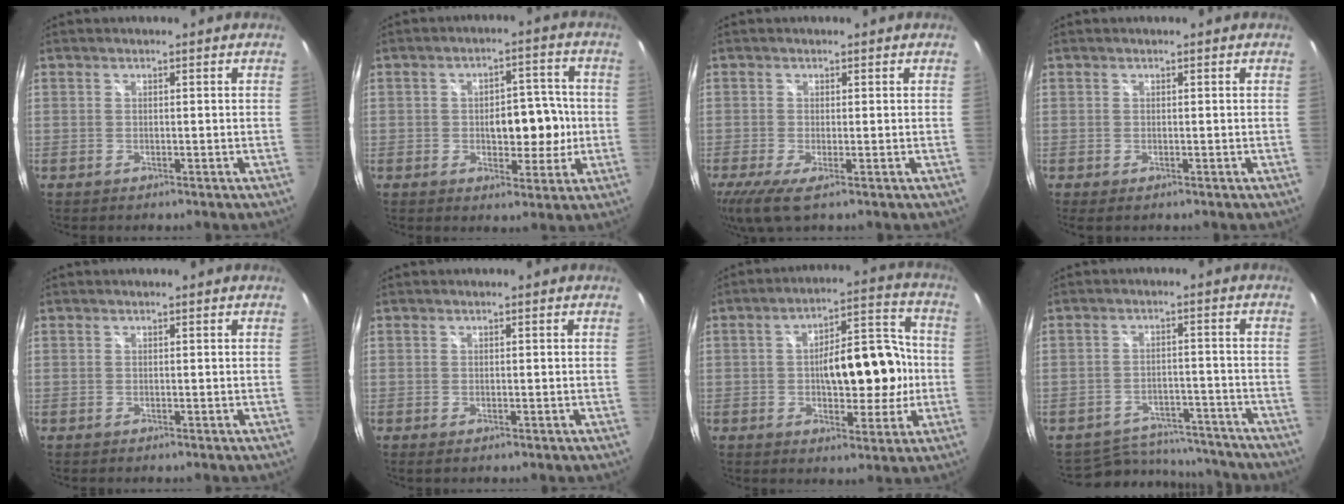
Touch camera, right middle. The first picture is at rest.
{"total": 7.5, "force": [-0.2, 4.7, 5.9], "torque": [-0.092, 0.012, 0.005]}
{"total": 5.0, "force": [-2.0, 0.9, 4.5], "torque": [-0.097, -0.019, -0.038]}
{"total": 0.6, "force": [-0.1, 0.1, 0.6], "torque": [-0.014, -0.001, -0.002]}
{"total": 0.0}
{"total": 0.5, "force": [0.5, -0.1, 0.1], "torque": [-0.001, 0.002, 0.006]}
{"total": 13.5, "force": [-0.7, 6.5, 11.8], "torque": [-0.185, 0.027, -0.002]}
{"total": 12.6, "force": [-11.4, 4.8, 2.4], "torque": [-0.056, 0.024, -0.142]}